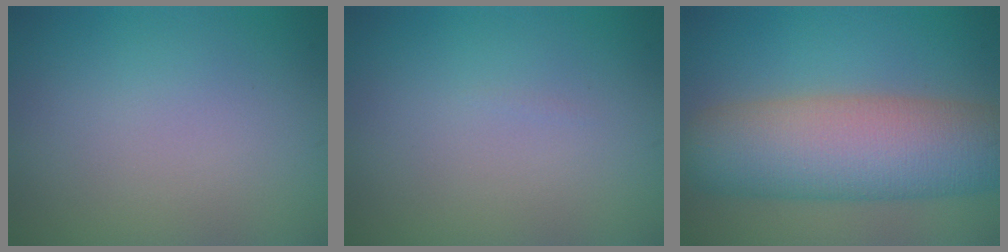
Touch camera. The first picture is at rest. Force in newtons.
{"total": 0.0}
{"total": 10.2, "press": 10.2, "slide": 0.3}